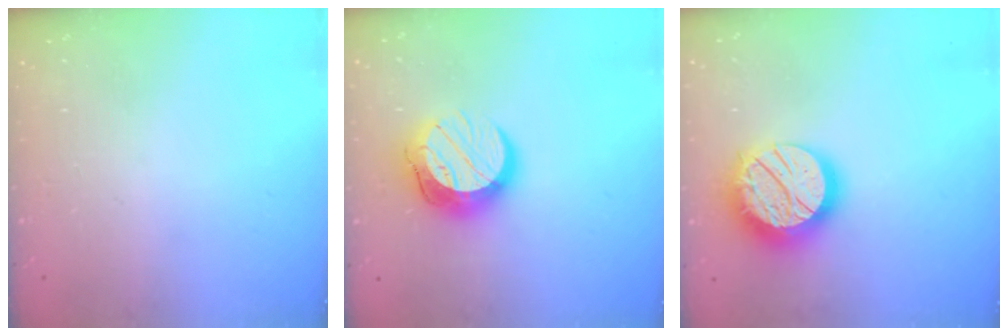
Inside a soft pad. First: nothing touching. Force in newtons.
{"total": 13.6, "press": 13.6, "slide": 1.2}
{"total": 18.7, "press": 18.7, "slide": 1.1}